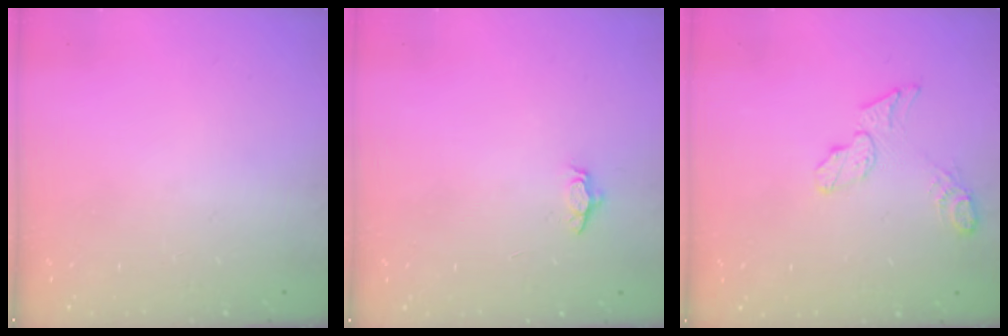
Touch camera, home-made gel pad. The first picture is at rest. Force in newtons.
{"total": 3.3, "press": 3.2, "slide": 0.5}
{"total": 7.3, "press": 7.3, "slide": 0.3}